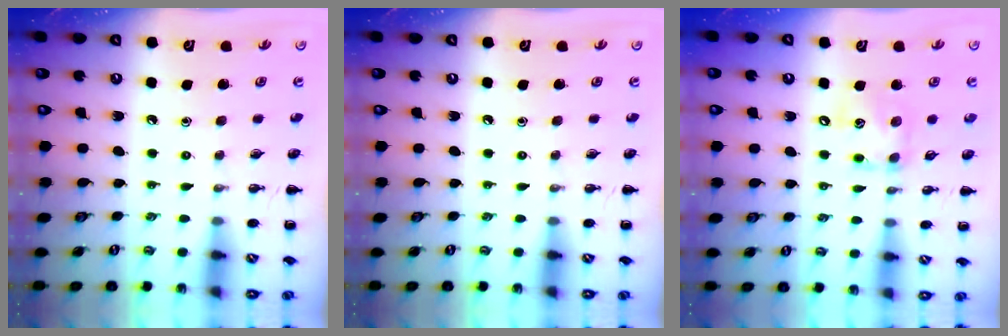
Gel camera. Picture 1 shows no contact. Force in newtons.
{"total": 0.0}
{"total": 9.6, "press": 9.5, "slide": 1.2}